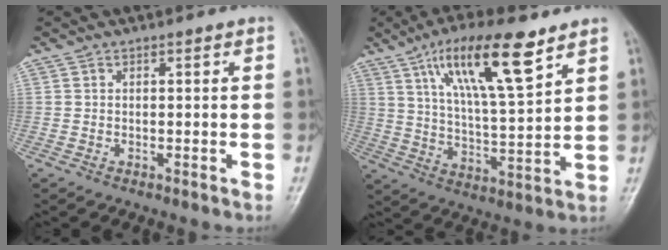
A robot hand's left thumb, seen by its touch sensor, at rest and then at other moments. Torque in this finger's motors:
{"motor_torque": [1.07, 0.03, 1.60, -1.17, 0.47]}